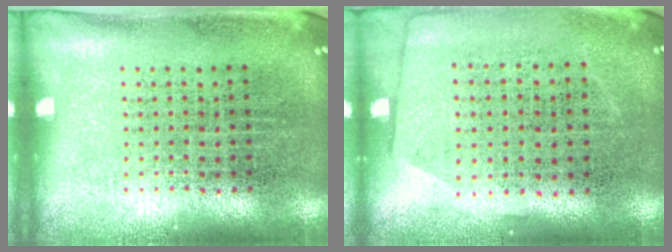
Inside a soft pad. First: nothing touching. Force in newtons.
{"total": 0.5, "press": 0.0, "slide": 0.5}